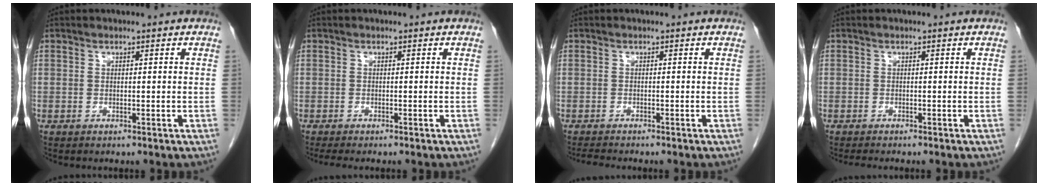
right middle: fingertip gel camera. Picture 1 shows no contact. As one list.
[{"total": 3.2, "force": [-2.7, 0.4, 1.7], "torque": [-0.021, -0.007, -0.037]}, {"total": 2.0, "force": [-1.9, -0.2, 0.6], "torque": [-0.015, -0.008, -0.033]}, {"total": 2.2, "force": [-2.0, 0.3, 1.1], "torque": [-0.017, -0.005, -0.025]}]